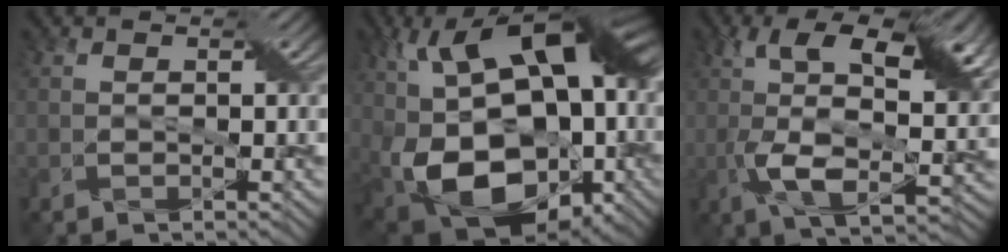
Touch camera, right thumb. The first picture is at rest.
{"total": 21.9, "force": [0.4, 13.7, 17.1], "torque": [-0.311, -0.013, 0.017]}
{"total": 14.5, "force": [3.0, 6.7, 12.5], "torque": [-0.228, -0.008, 0.045]}